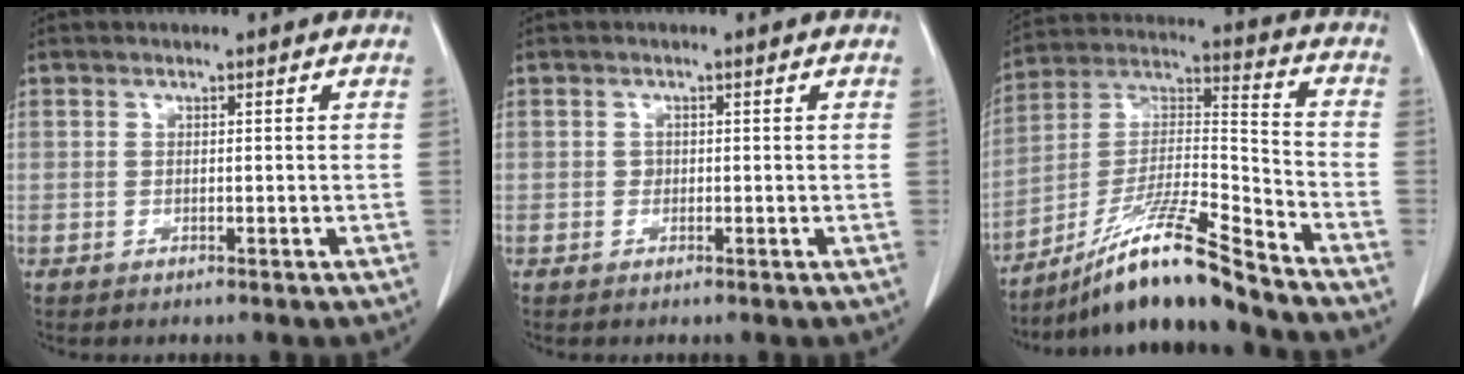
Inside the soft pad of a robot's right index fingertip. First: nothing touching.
{"total": 0.6, "force": [0.0, 0.6, 0.2], "torque": [0.001, 0.003, -0.001]}
{"total": 15.2, "force": [-12.4, -0.6, 8.8], "torque": [-0.162, 0.004, -0.223]}